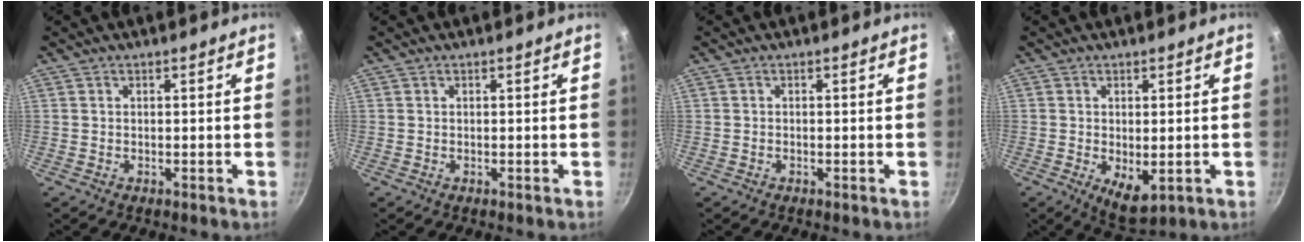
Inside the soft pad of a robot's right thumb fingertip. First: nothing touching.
{"total": 0.0}
{"total": 0.0}
{"total": 5.8, "force": [-0.9, 2.9, 5.0], "torque": [-0.068, -0.015, -0.002]}